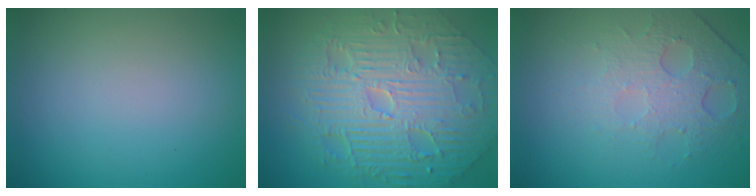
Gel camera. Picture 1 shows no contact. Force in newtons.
{"total": 11.5, "press": 7.5, "slide": 8.7}
{"total": 4.6, "press": 3.0, "slide": 3.5}